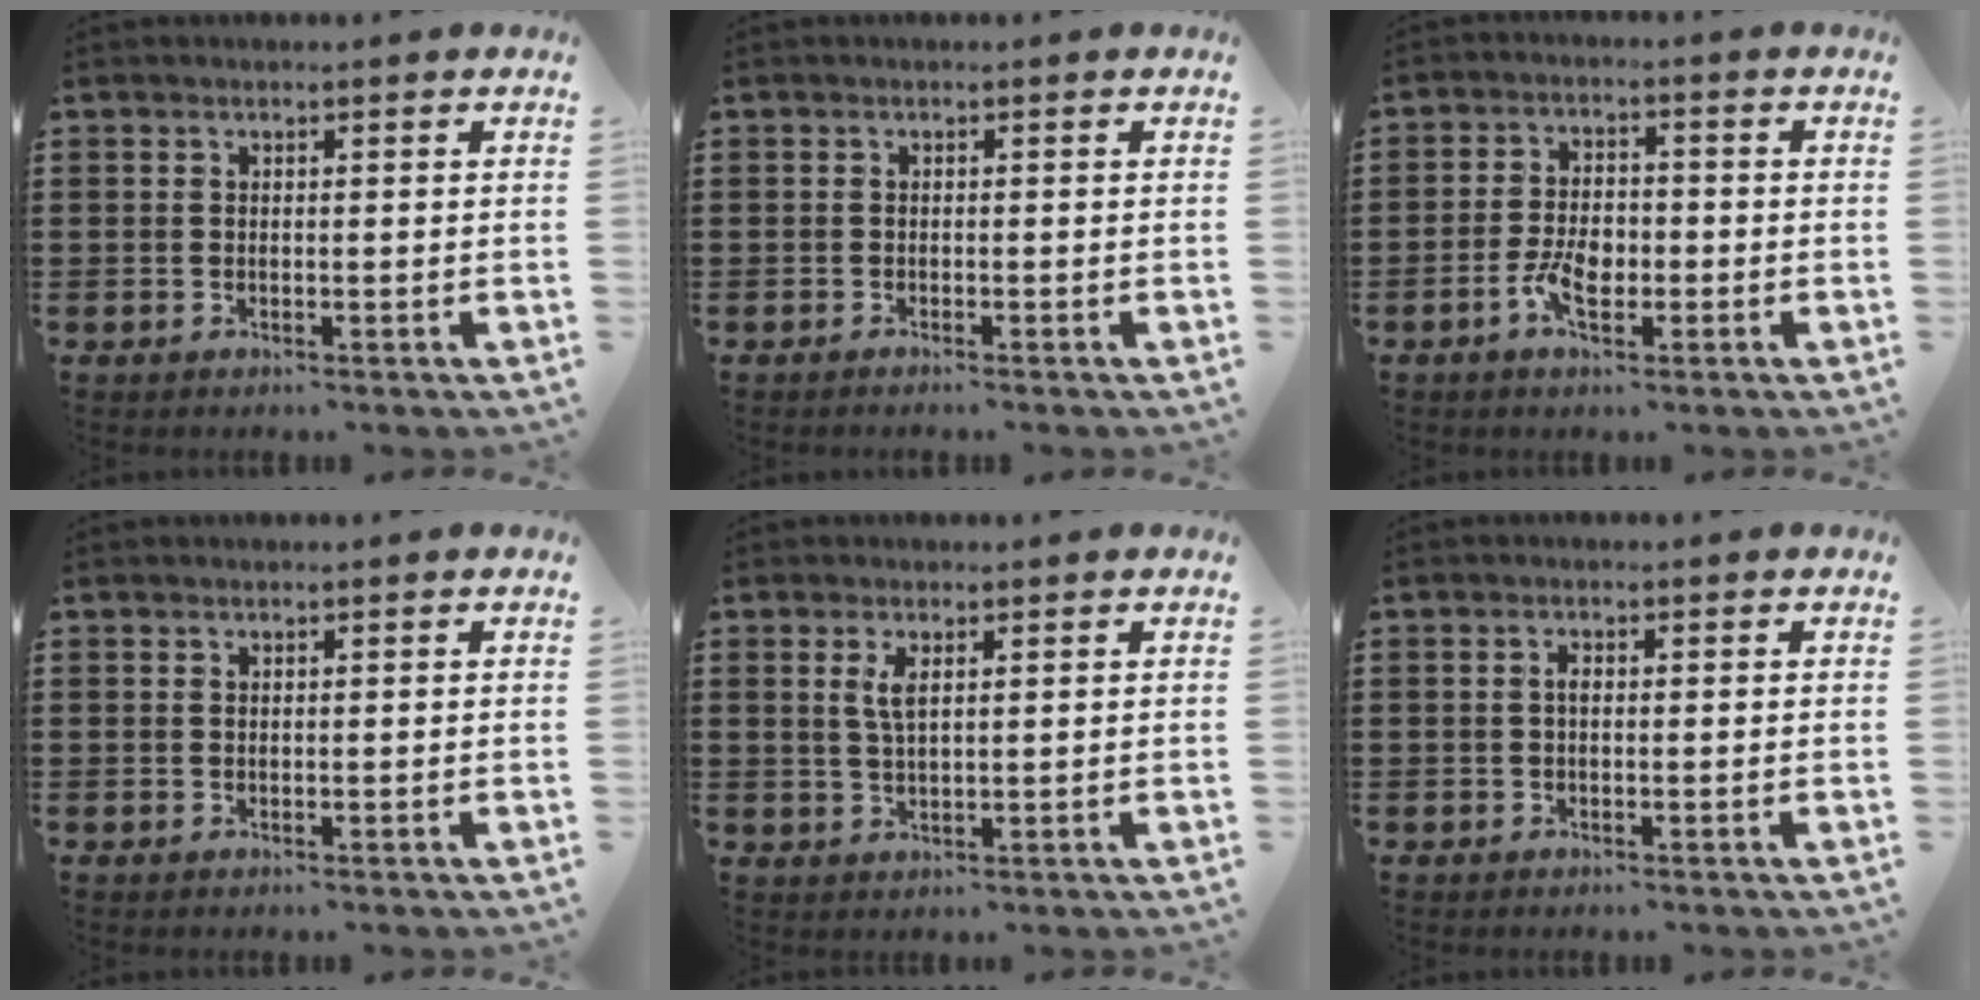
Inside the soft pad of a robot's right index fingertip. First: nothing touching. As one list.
[{"total": 0.8, "force": [-0.8, -0.2, 0.1], "torque": [-0.003, -0.004, -0.015]}, {"total": 5.3, "force": [-1.8, 3.0, 4.0], "torque": [-0.081, 0.006, -0.035]}, {"total": 0.0}, {"total": 2.8, "force": [1.1, 0.9, 2.5], "torque": [-0.052, 0.004, 0.017]}, {"total": 1.2, "force": [-0.1, 0.5, 1.1], "torque": [-0.020, 0.001, -0.003]}]